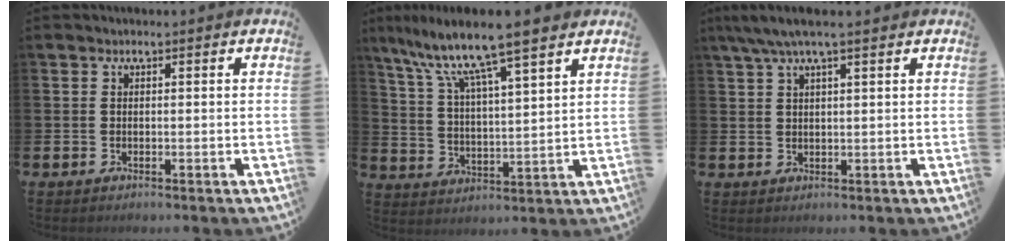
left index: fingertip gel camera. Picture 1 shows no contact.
{"total": 10.6, "force": [9.1, 0.8, 5.4], "torque": [-0.130, -0.052, 0.152]}
{"total": 4.4, "force": [3.2, 0.6, 2.8], "torque": [-0.060, -0.001, 0.058]}